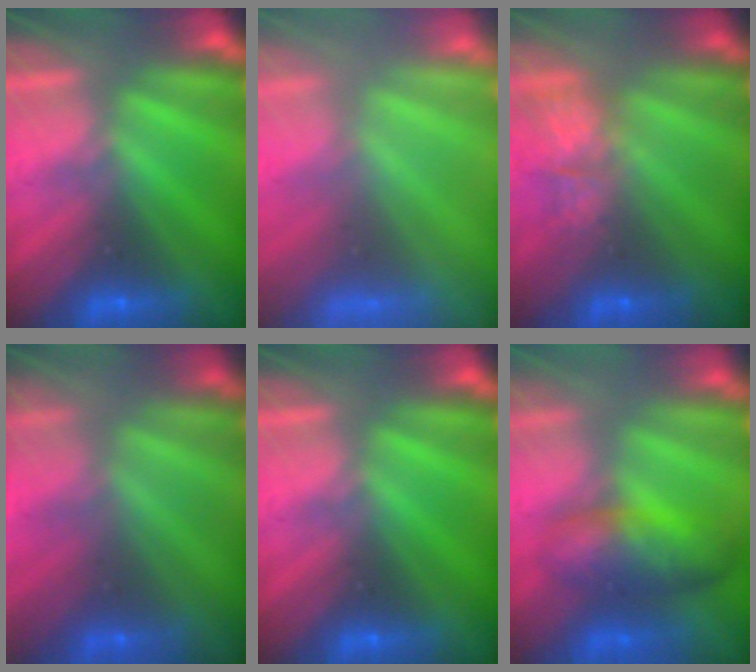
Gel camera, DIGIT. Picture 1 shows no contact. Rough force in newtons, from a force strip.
{"total": 8.1}
{"total": 4.7}
{"total": 1.5}
{"total": 0.0}
{"total": 8.0}